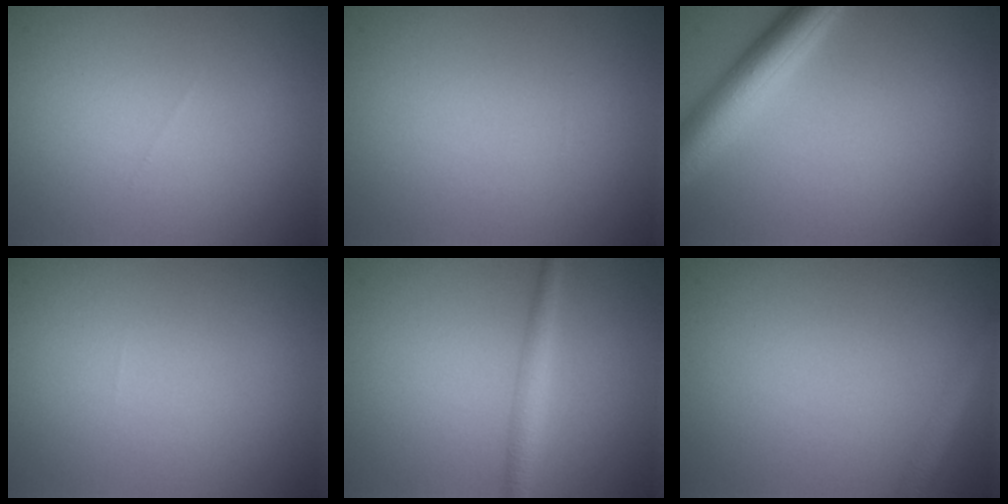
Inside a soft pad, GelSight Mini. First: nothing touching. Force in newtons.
{"total": 0.0}
{"total": 4.9, "press": 4.9, "slide": 0.2}
{"total": 0.0}
{"total": 2.1, "press": 2.1, "slide": 0.1}
{"total": 1.7, "press": 1.7, "slide": 0.1}